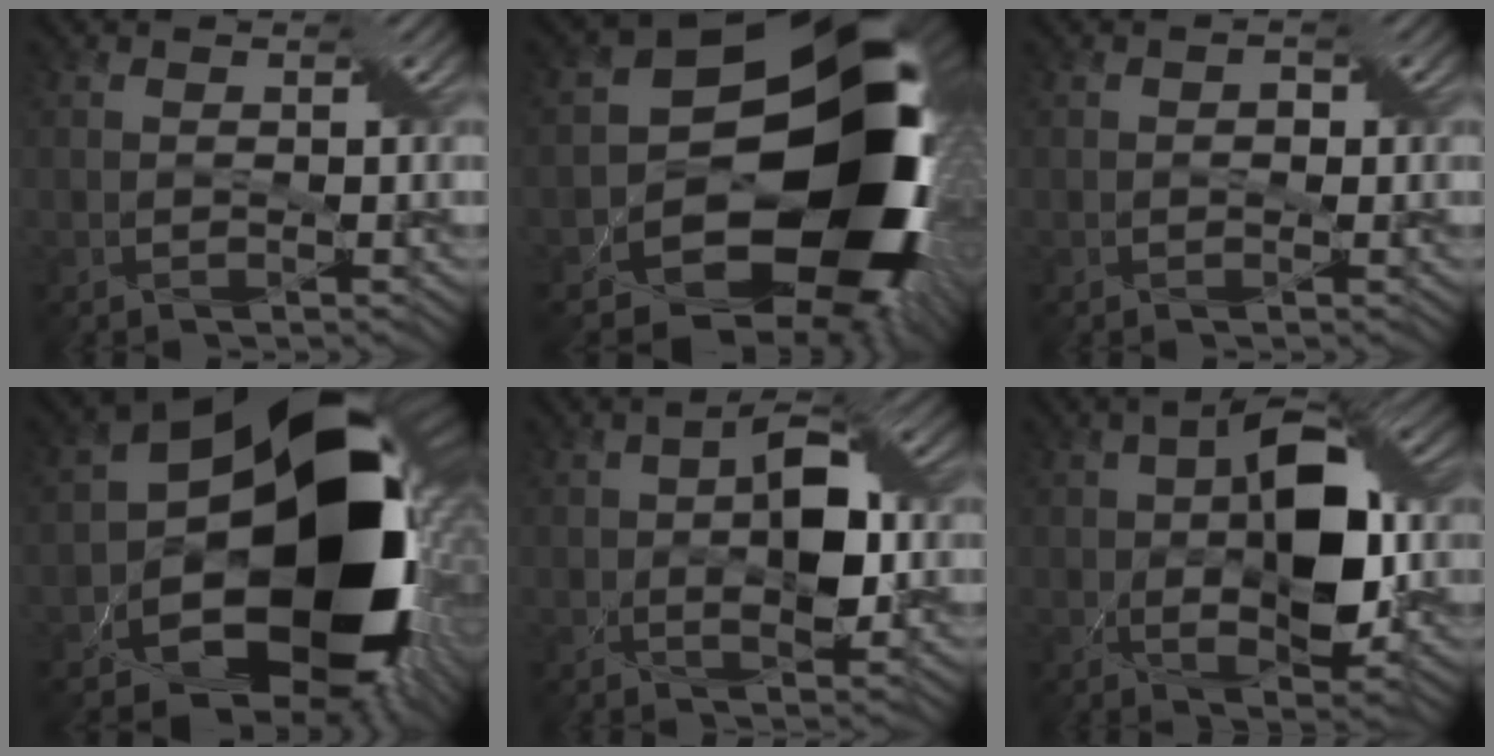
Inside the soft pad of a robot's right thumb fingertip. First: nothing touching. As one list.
[{"total": 19.4, "force": [-2.8, 14.0, 13.0], "torque": [-0.197, -0.040, -0.025]}, {"total": 1.0, "force": [-0.1, 0.7, 0.6], "torque": [-0.008, -0.002, -0.006]}, {"total": 20.6, "force": [-2.1, 13.8, 15.2], "torque": [-0.245, -0.051, -0.005]}, {"total": 6.7, "force": [0.3, 3.2, 5.8], "torque": [-0.107, 0.000, 0.004]}, {"total": 11.4, "force": [0.5, 5.4, 10.1], "torque": [-0.162, 0.002, 0.009]}]